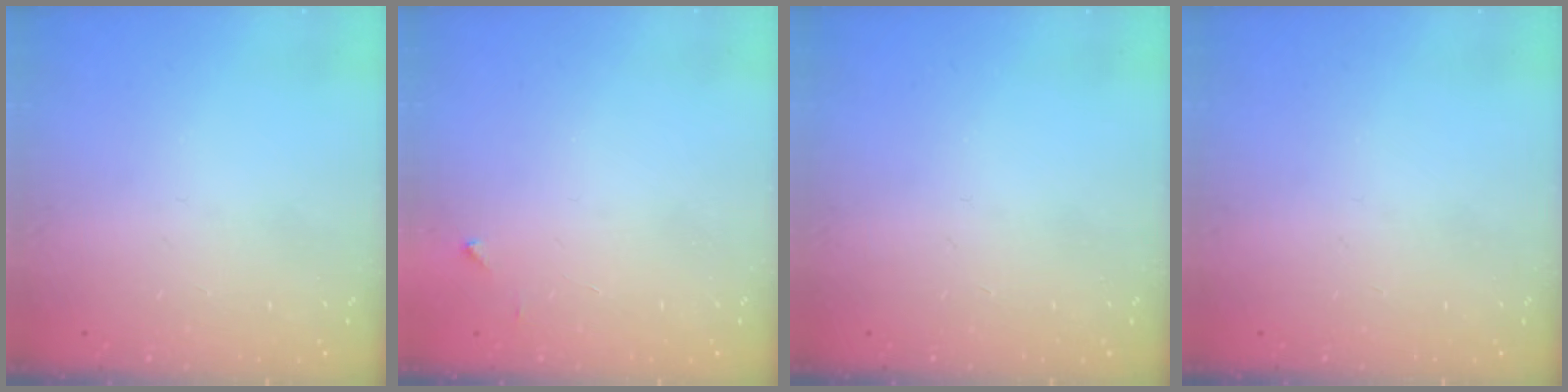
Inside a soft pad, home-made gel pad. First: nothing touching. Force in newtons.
{"total": 2.0, "press": 2.0, "slide": 0.2}
{"total": 0.0}
{"total": 0.0}